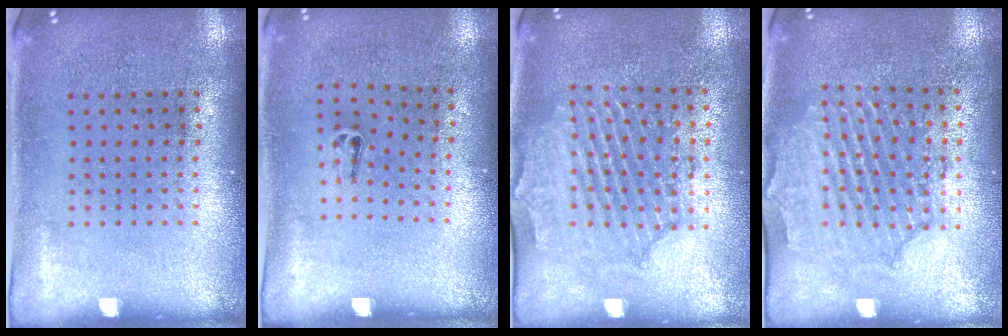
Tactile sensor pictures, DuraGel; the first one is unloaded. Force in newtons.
{"total": 0.5, "press": 0.3, "slide": 0.4}
{"total": 1.9, "press": 1.9, "slide": 0.4}
{"total": 1.9, "press": 1.9, "slide": 0.4}